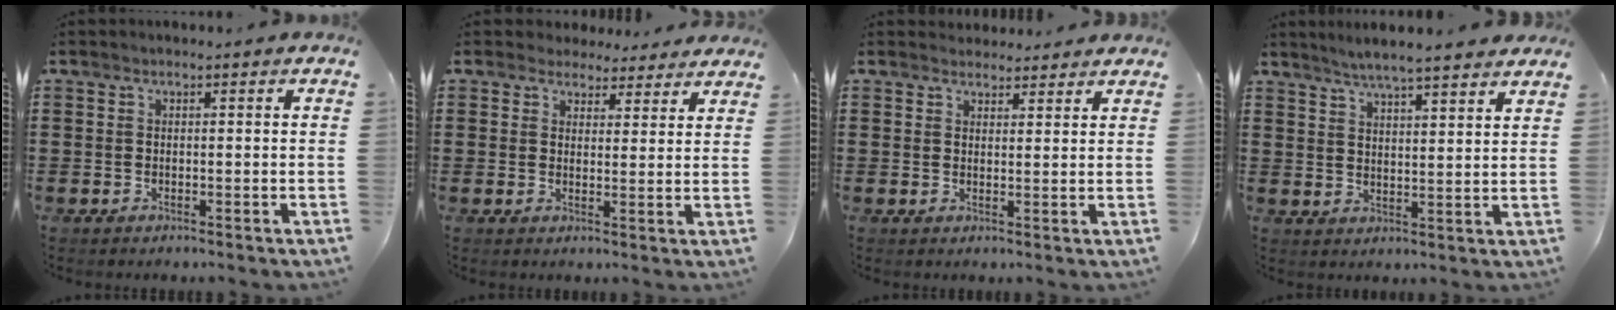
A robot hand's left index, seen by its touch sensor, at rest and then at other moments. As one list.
[{"total": 3.6, "force": [3.3, 1.5, 0.3], "torque": [-0.020, -0.002, 0.062]}, {"total": 2.5, "force": [2.4, 0.6, 0.0], "torque": [0.002, -0.006, 0.045]}, {"total": 4.7, "force": [4.3, -0.2, 1.7], "torque": [-0.046, -0.014, 0.076]}]